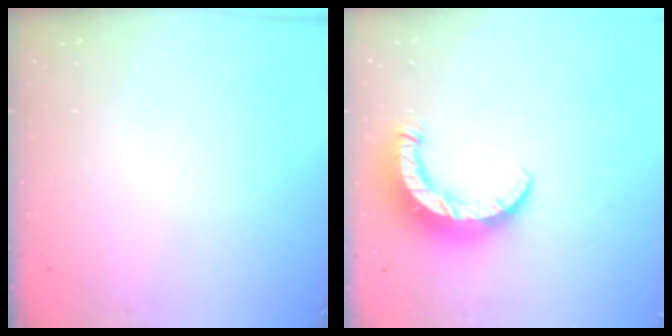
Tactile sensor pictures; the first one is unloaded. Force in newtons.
{"total": 9.9, "press": 9.8, "slide": 0.9}